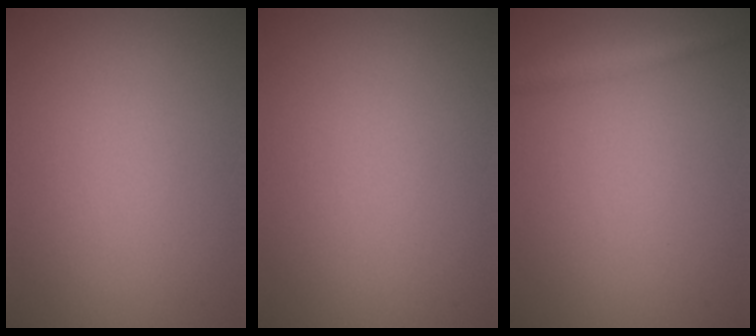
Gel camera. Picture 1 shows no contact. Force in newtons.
{"total": 0.0}
{"total": 1.8, "press": 1.8, "slide": 0.1}